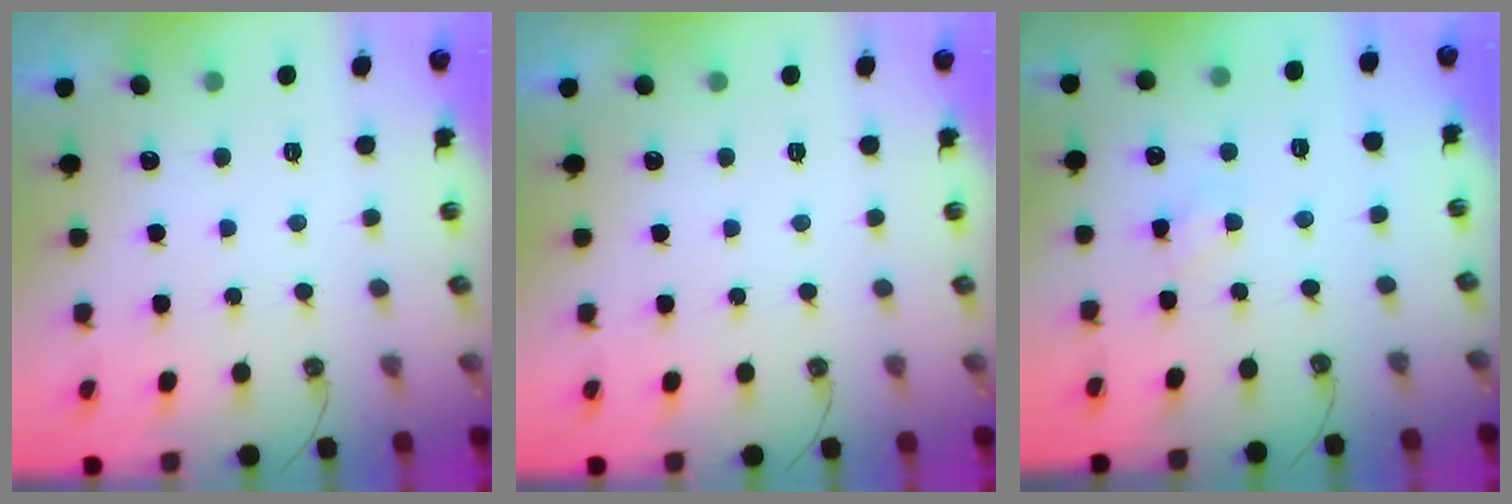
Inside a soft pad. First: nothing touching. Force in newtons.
{"total": 0.0}
{"total": 6.1, "press": 6.1, "slide": 0.8}